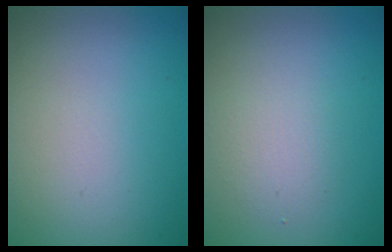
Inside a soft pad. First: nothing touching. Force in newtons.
{"total": 1.9, "press": 1.9, "slide": 0.1}